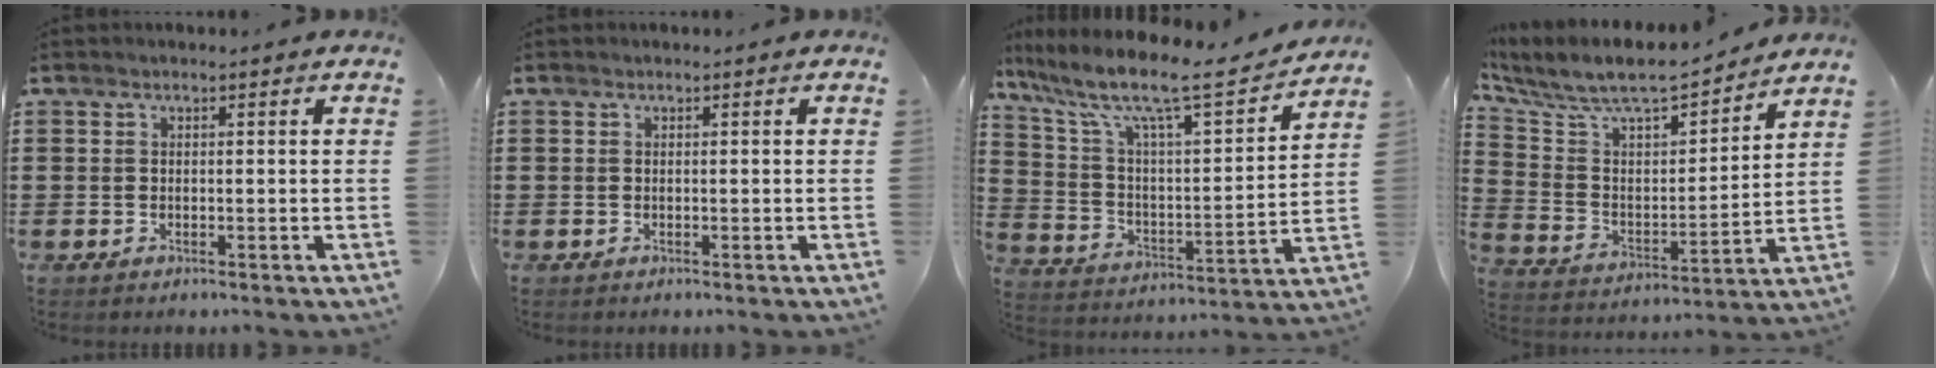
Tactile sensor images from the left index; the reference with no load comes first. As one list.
[{"total": 0.0}, {"total": 9.8, "force": [7.5, 1.4, 6.1], "torque": [-0.150, -0.052, 0.119]}, {"total": 7.9, "force": [7.1, 1.6, 3.0], "torque": [-0.095, -0.054, 0.117]}]